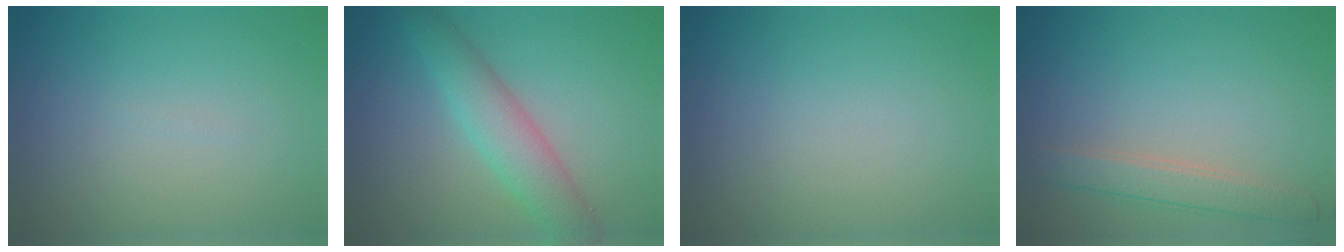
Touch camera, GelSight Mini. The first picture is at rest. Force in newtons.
{"total": 4.6, "press": 4.6, "slide": 0.1}
{"total": 0.0}
{"total": 2.6, "press": 2.6, "slide": 0.2}